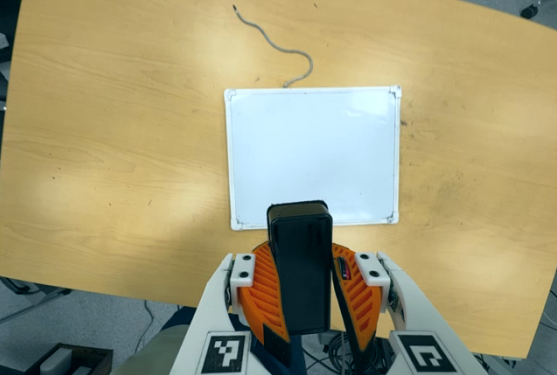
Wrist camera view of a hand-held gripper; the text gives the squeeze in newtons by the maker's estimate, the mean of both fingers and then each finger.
{"total": 11.4, "left": 11.0, "right": 11.7}